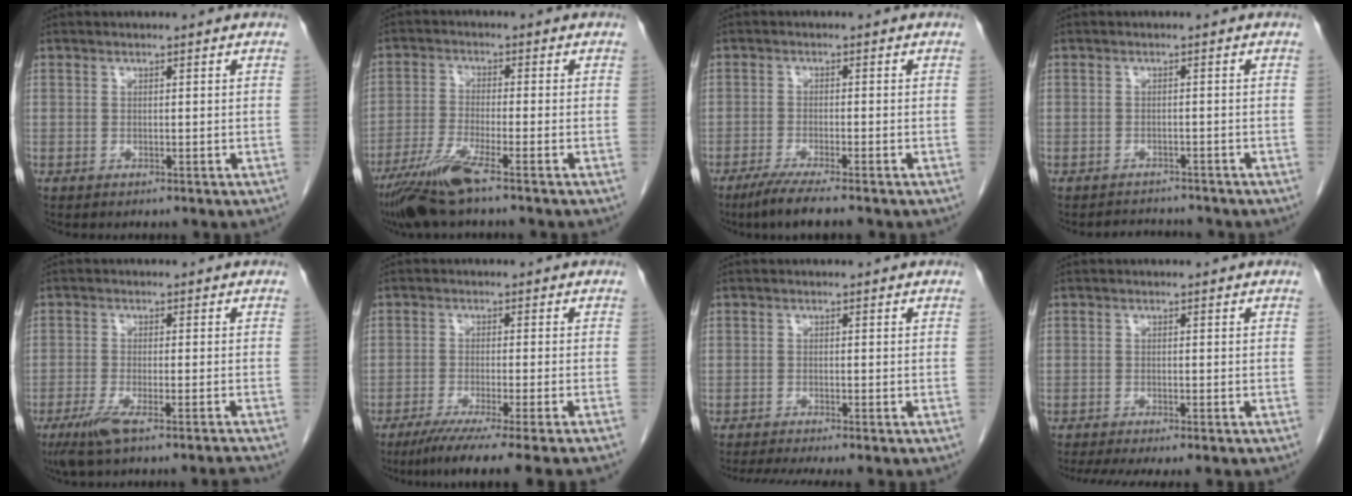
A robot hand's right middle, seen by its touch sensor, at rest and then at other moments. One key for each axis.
{"total": 7.8, "fx": -5.3, "fy": -0.3, "fz": 5.7, "tx": -0.116, "ty": -0.025, "tz": -0.105}
{"total": 5.8, "fx": -4.4, "fy": -0.3, "fz": 3.7, "tx": -0.064, "ty": -0.016, "tz": -0.075}
{"total": 3.2, "fx": -3.1, "fy": 0.8, "fz": -0.1, "tx": 0.004, "ty": -0.004, "tz": -0.046}
{"total": 7.2, "fx": -5.7, "fy": -0.7, "fz": 4.4, "tx": -0.069, "ty": -0.020, "tz": -0.099}
{"total": 13.2, "fx": -10.7, "fy": -2.6, "fz": 7.2, "tx": -0.077, "ty": -0.047, "tz": -0.156}
{"total": 5.9, "fx": -5.1, "fy": -0.4, "fz": 3.0, "tx": -0.041, "ty": -0.013, "tz": -0.083}
{"total": 7.3, "fx": -6.1, "fy": 0.4, "fz": 4.0, "tx": -0.050, "ty": -0.012, "tz": -0.094}